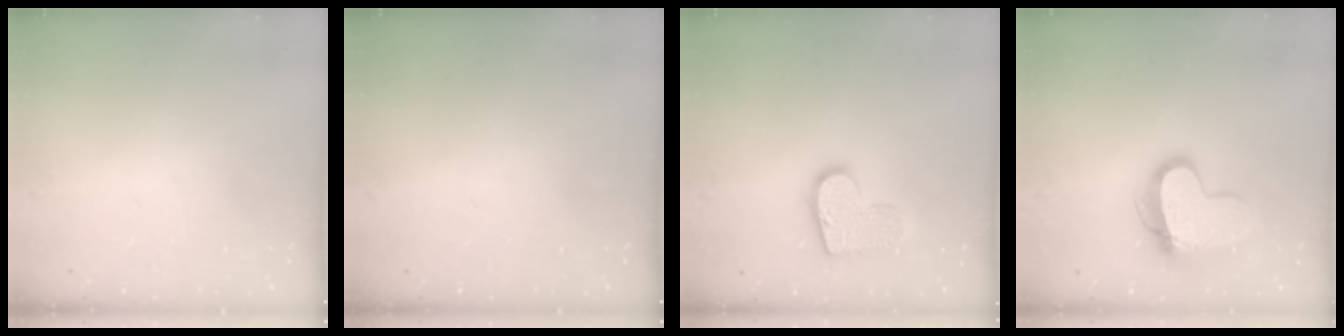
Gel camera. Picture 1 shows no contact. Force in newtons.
{"total": 0.0}
{"total": 12.9, "press": 12.9, "slide": 0.8}
{"total": 14.7, "press": 14.7, "slide": 1.3}